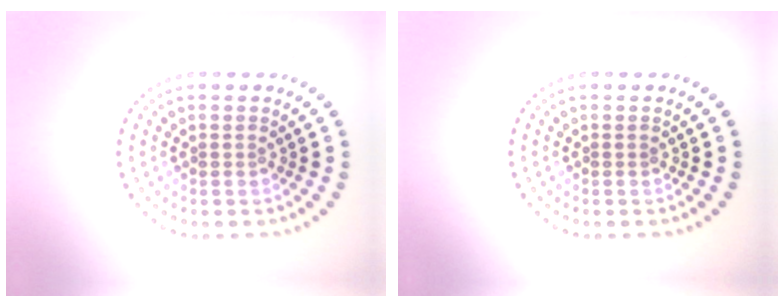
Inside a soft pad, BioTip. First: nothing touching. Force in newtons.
{"total": 0.0}